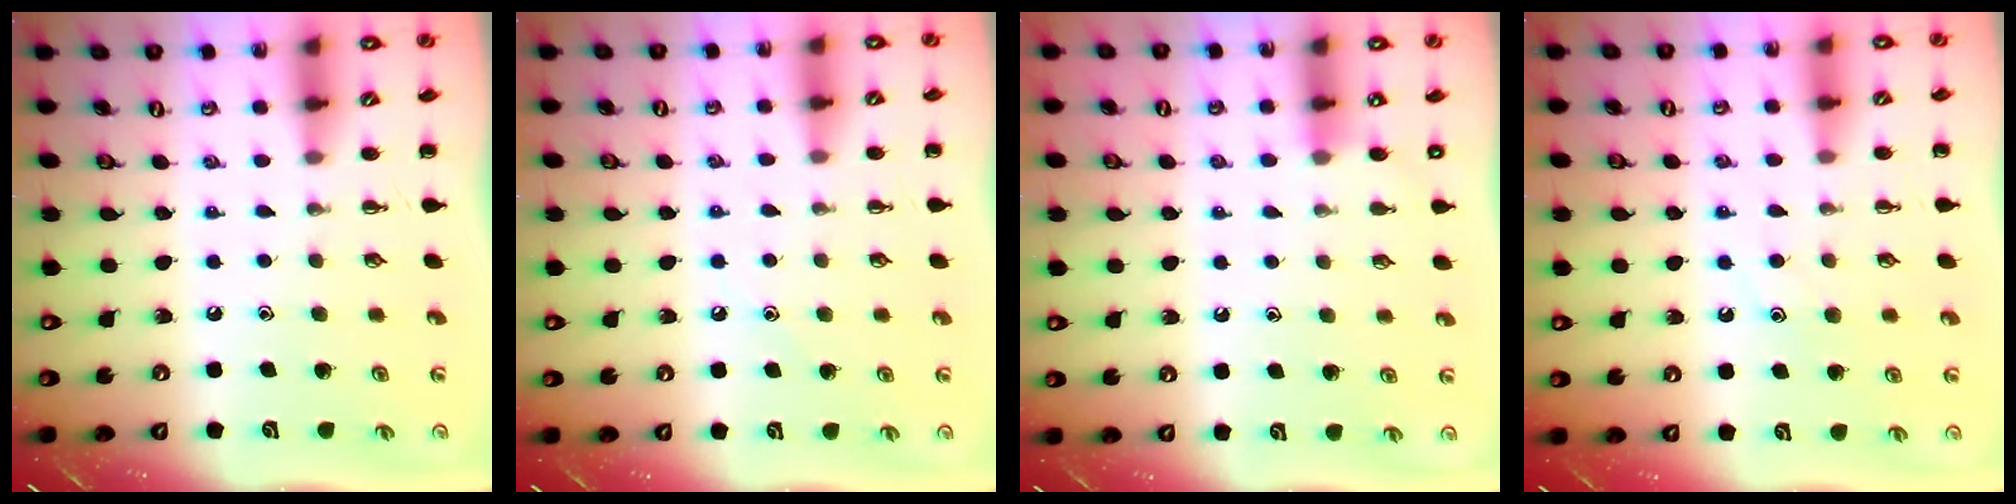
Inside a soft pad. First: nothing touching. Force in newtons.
{"total": 7.0, "press": 6.6, "slide": 2.2}
{"total": 4.8, "press": 4.5, "slide": 1.6}
{"total": 7.7, "press": 7.6, "slide": 1.1}